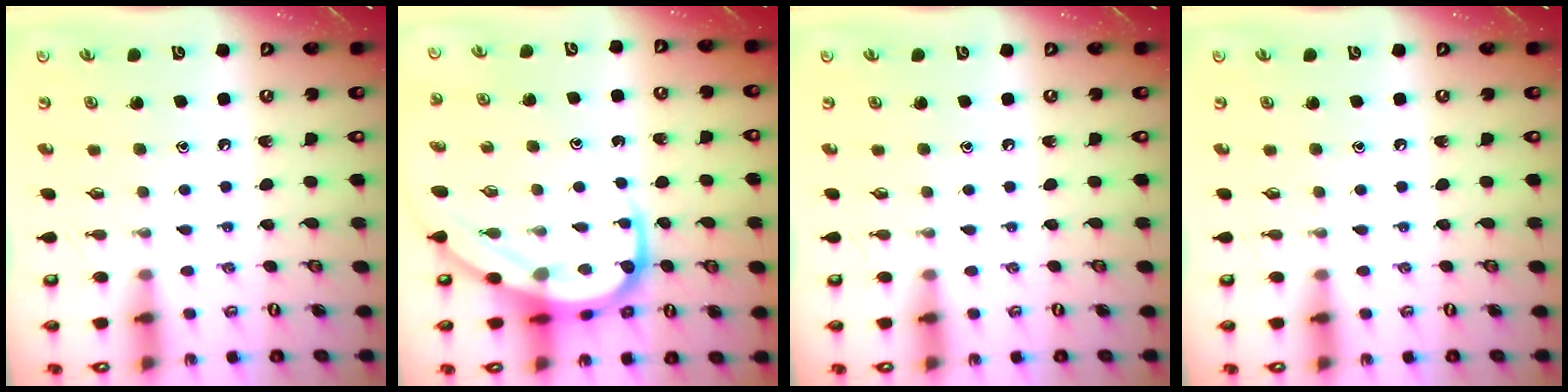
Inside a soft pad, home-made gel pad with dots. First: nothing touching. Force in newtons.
{"total": 12.4, "press": 12.4, "slide": 1.2}
{"total": 0.0}
{"total": 0.0}